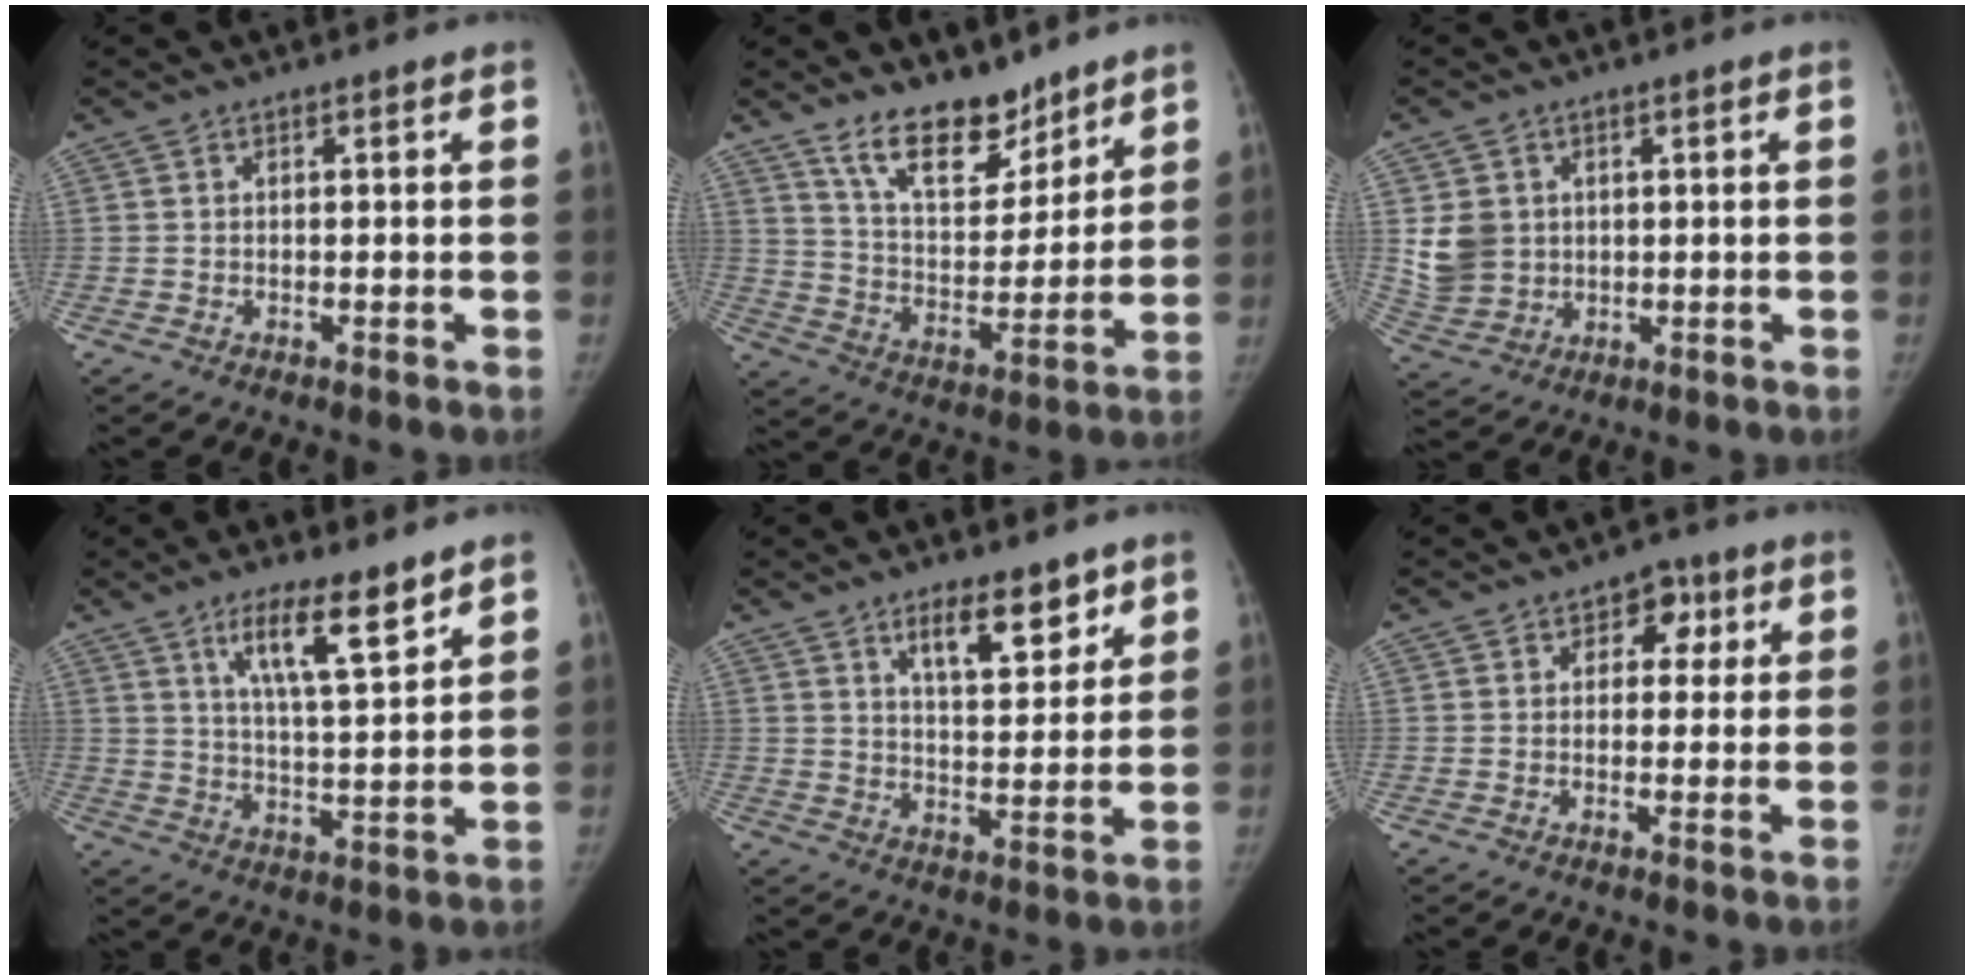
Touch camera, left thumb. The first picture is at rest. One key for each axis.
{"total": 13.8, "fx": 10.3, "fy": 6.3, "fz": 6.6, "tx": -0.071, "ty": -0.077, "tz": 0.188}
{"total": 7.5, "fx": 1.5, "fy": 6.6, "fz": 3.3, "tx": -0.046, "ty": -0.008, "tz": 0.046}
{"total": 10.4, "fx": 6.7, "fy": 2.1, "fz": 7.6, "tx": -0.118, "ty": -0.043, "tz": 0.119}
{"total": 9.5, "fx": 6.1, "fy": 3.8, "fz": 6.2, "tx": -0.069, "ty": -0.041, "tz": 0.100}
{"total": 4.8, "fx": 1.6, "fy": 3.7, "fz": 2.7, "tx": 0.003, "ty": 0.001, "tz": 0.014}